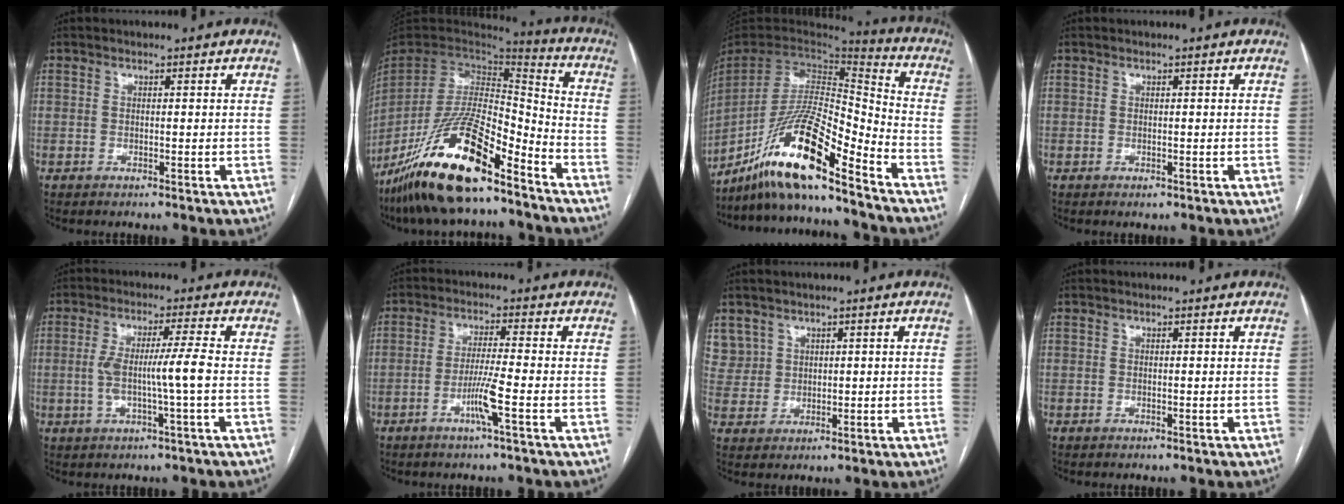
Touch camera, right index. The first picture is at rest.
{"total": 20.9, "force": [-14.4, 4.7, 14.4], "torque": [-0.299, -0.024, -0.264]}
{"total": 17.3, "force": [-12.7, 1.3, 11.6], "torque": [-0.234, -0.002, -0.236]}
{"total": 0.6, "force": [-0.4, 0.4, 0.3], "torque": [-0.003, 0.002, -0.003]}
{"total": 6.5, "force": [-0.8, -0.5, 6.5], "torque": [-0.124, 0.006, -0.012]}
{"total": 5.1, "force": [-2.1, -0.7, 4.6], "torque": [-0.091, -0.008, -0.043]}
{"total": 5.2, "force": [3.0, 4.3, -0.1], "torque": [0.008, 0.010, 0.065]}
{"total": 0.0}